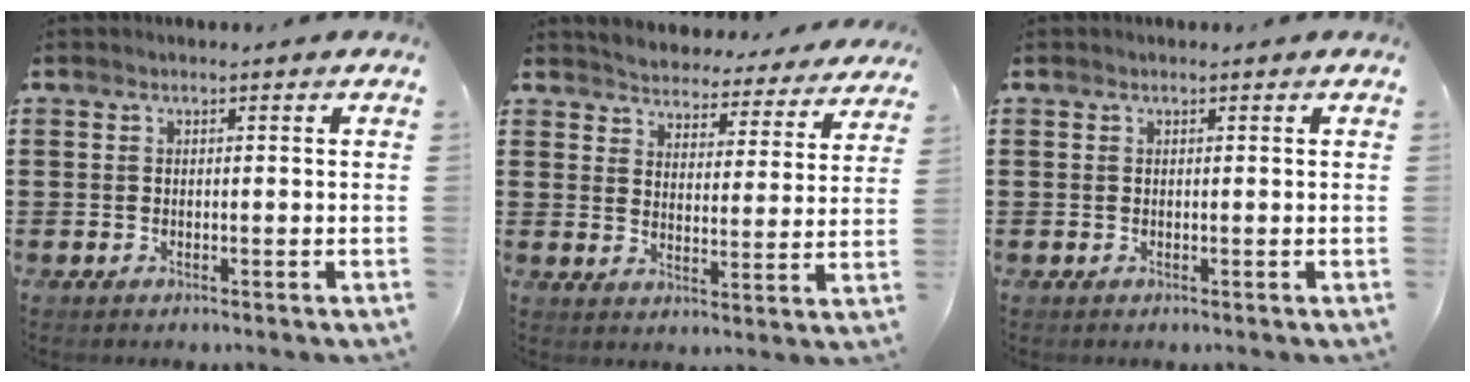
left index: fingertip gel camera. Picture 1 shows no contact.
{"total": 4.0, "force": [4.0, -0.1, -0.4], "torque": [-0.020, -0.037, 0.064]}
{"total": 0.0}